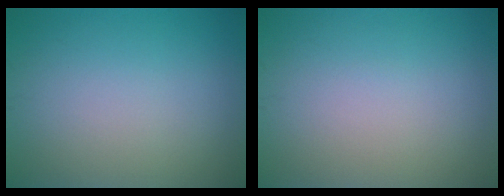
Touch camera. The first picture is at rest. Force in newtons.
{"total": 0.0}